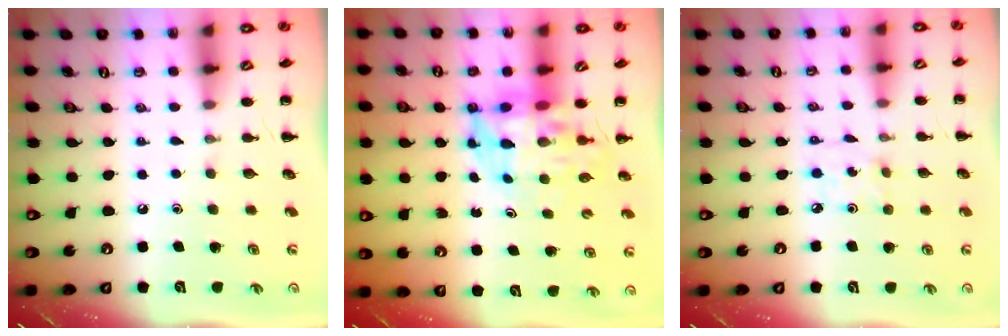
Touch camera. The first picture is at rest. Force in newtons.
{"total": 7.4, "press": 7.0, "slide": 2.4}
{"total": 2.5, "press": 2.4, "slide": 0.8}